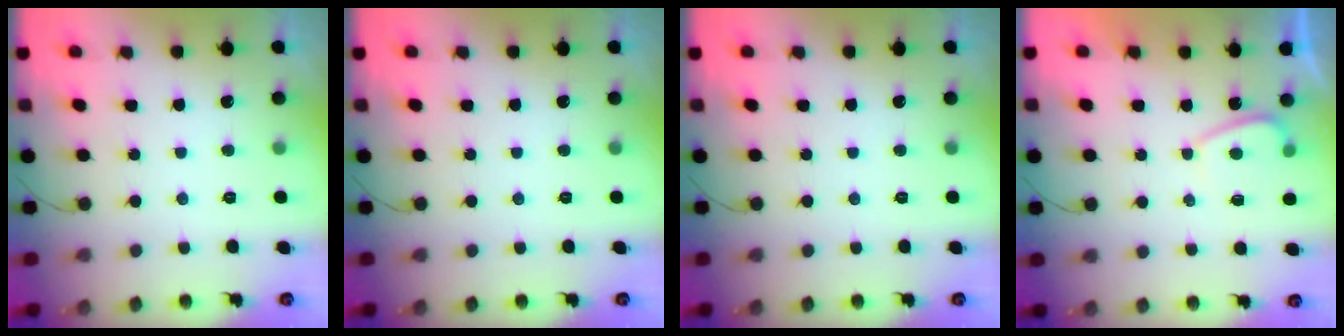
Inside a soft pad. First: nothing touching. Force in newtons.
{"total": 0.0}
{"total": 0.0}
{"total": 1.9, "press": 1.7, "slide": 0.7}